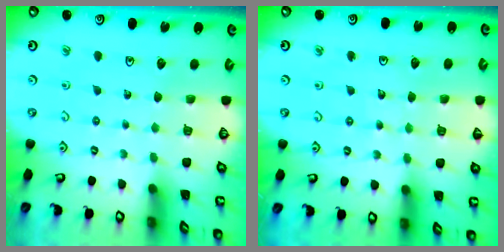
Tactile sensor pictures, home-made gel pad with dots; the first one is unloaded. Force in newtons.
{"total": 3.3, "press": 3.2, "slide": 0.8}